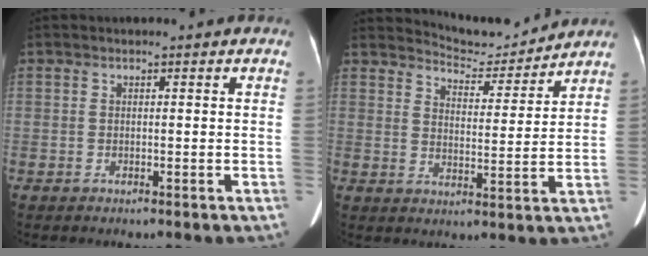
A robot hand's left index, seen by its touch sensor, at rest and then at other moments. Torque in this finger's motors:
{"motor_torque": [0.18, -0.54, -0.13, -0.04]}